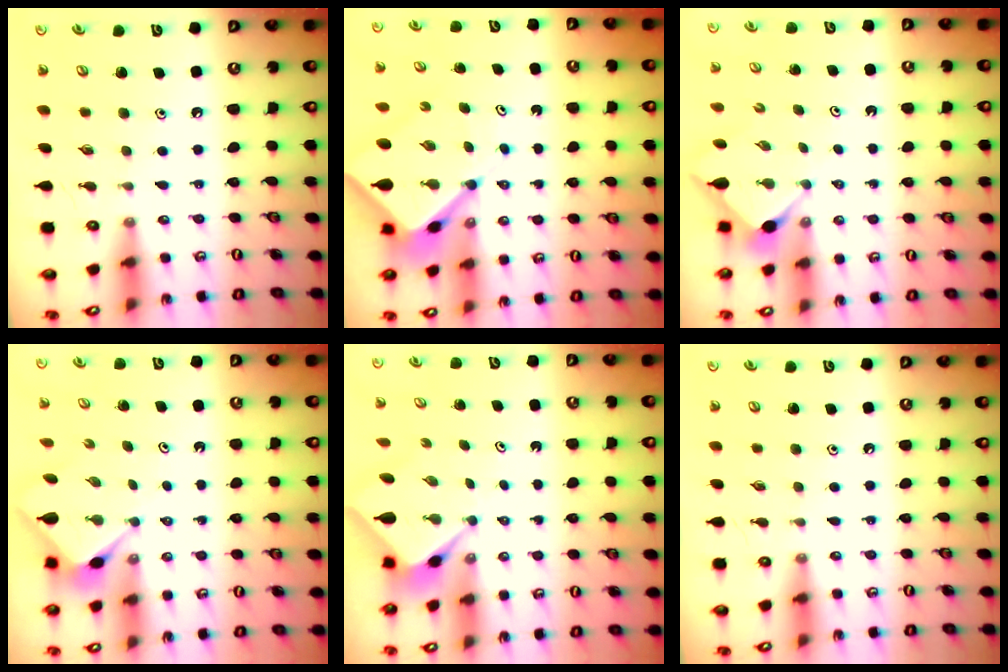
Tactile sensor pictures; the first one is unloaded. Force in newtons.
{"total": 8.8, "press": 8.7, "slide": 0.8}
{"total": 2.9, "press": 2.9, "slide": 0.4}
{"total": 3.3, "press": 3.2, "slide": 0.3}
{"total": 2.5, "press": 2.5, "slide": 0.1}
{"total": 0.0}